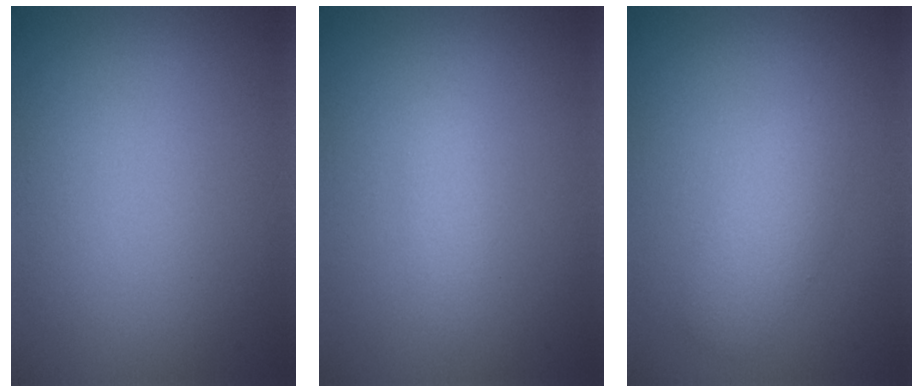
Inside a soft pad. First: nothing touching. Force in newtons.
{"total": 1.1, "press": 1.1, "slide": 0.0}
{"total": 2.5, "press": 2.5, "slide": 0.1}